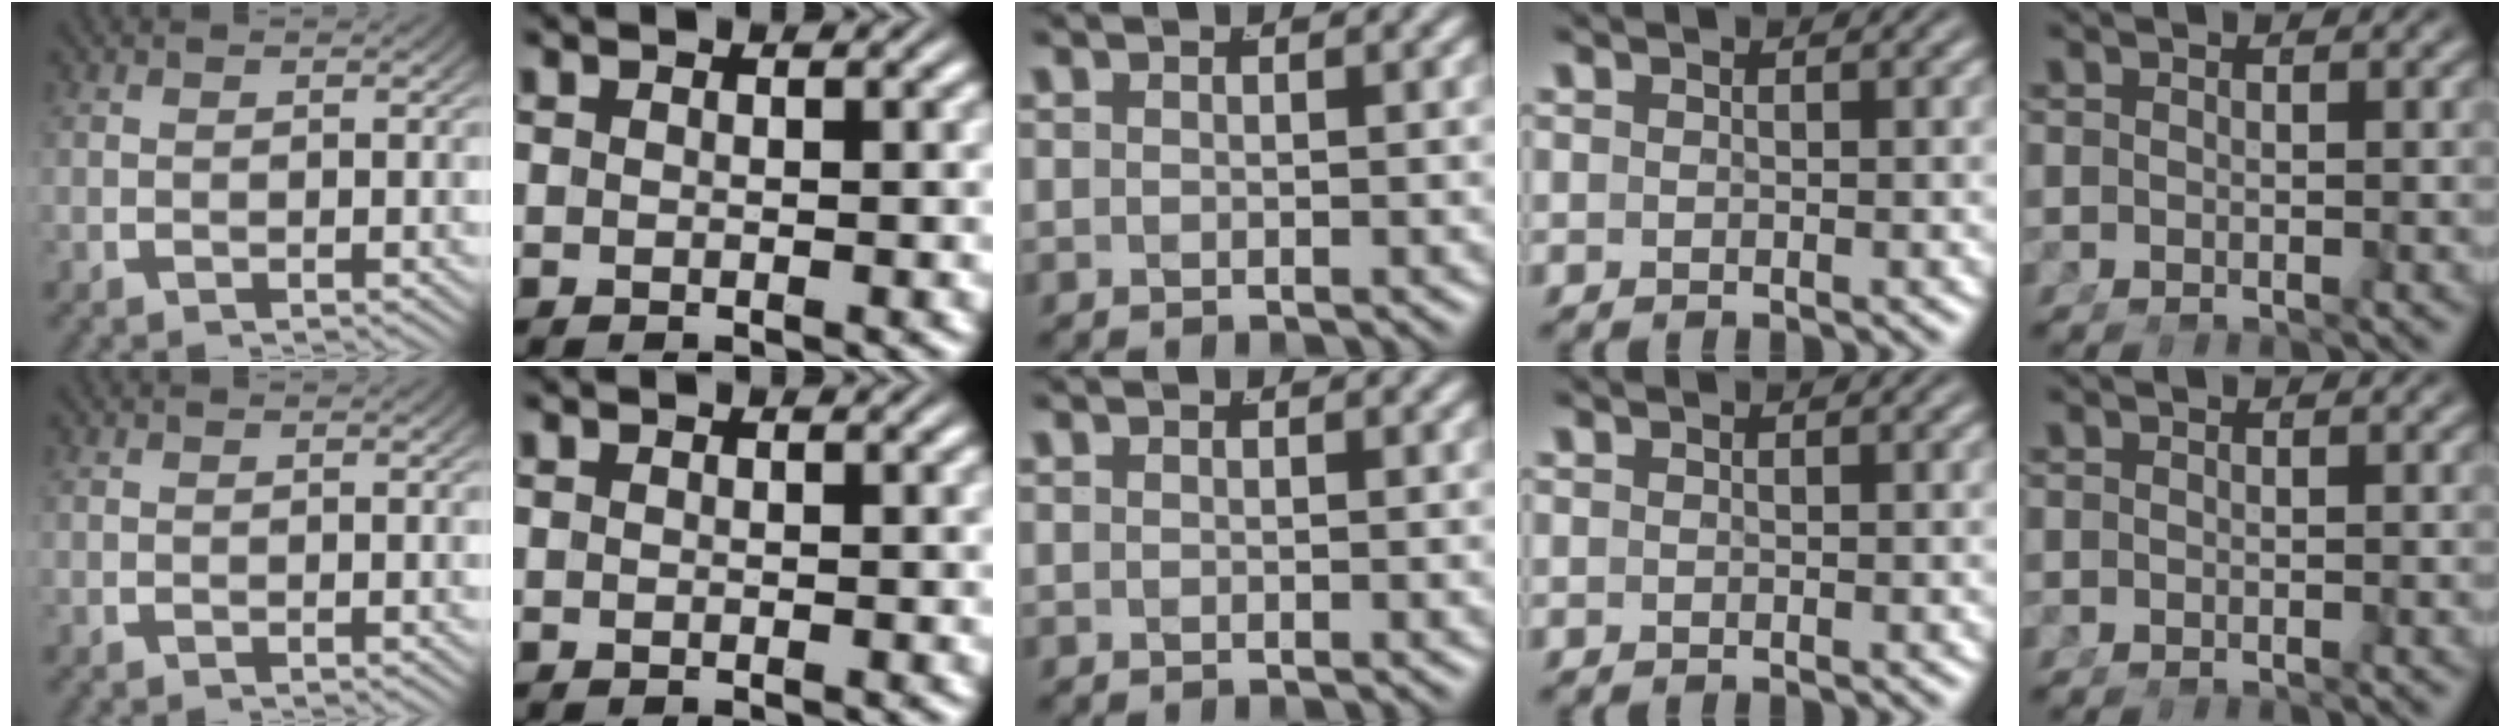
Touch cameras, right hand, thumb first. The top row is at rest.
{}